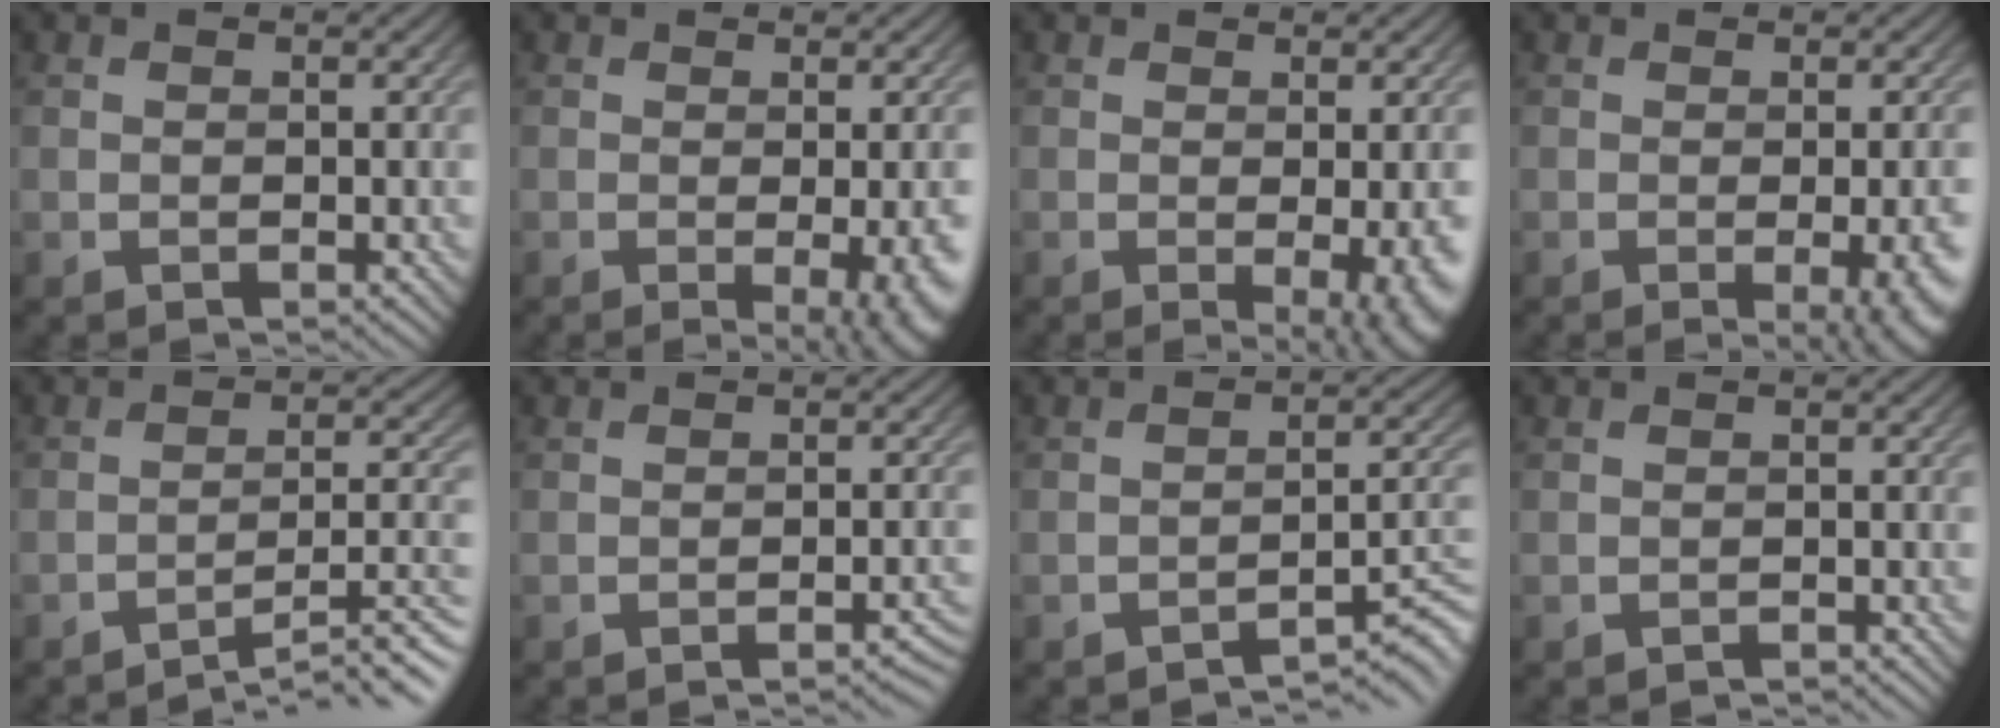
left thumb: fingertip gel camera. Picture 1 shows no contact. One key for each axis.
{"total": 7.9, "fx": -1.8, "fy": 2.5, "fz": 7.3, "tx": -0.075, "ty": -0.015, "tz": -0.006}
{"total": 7.0, "fx": -1.5, "fy": 2.1, "fz": 6.5, "tx": -0.071, "ty": -0.015, "tz": -0.006}
{"total": 8.6, "fx": -2.2, "fy": 3.0, "fz": 7.8, "tx": -0.068, "ty": -0.009, "tz": -0.014}
{"total": 8.4, "fx": -5.9, "fy": 1.3, "fz": 5.8, "tx": -0.081, "ty": 0.015, "tz": -0.084}
{"total": 2.8, "fx": -1.8, "fy": 0.4, "fz": 2.1, "tx": -0.021, "ty": 0.007, "tz": -0.031}
{"total": 4.7, "fx": -3.4, "fy": 0.7, "fz": 3.1, "tx": -0.041, "ty": 0.012, "tz": -0.052}
{"total": 0.9, "fx": -0.9, "fy": 0.0, "fz": 0.1, "tx": 0.000, "ty": -0.001, "tz": -0.019}